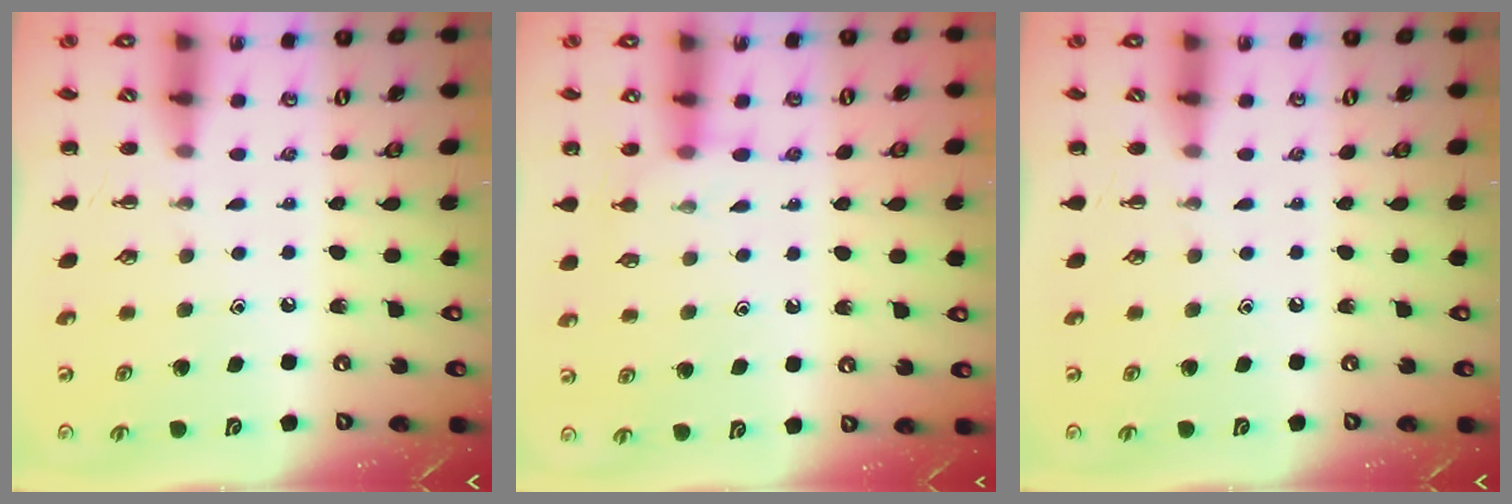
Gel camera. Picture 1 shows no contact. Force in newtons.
{"total": 6.2, "press": 6.1, "slide": 0.8}
{"total": 0.0}